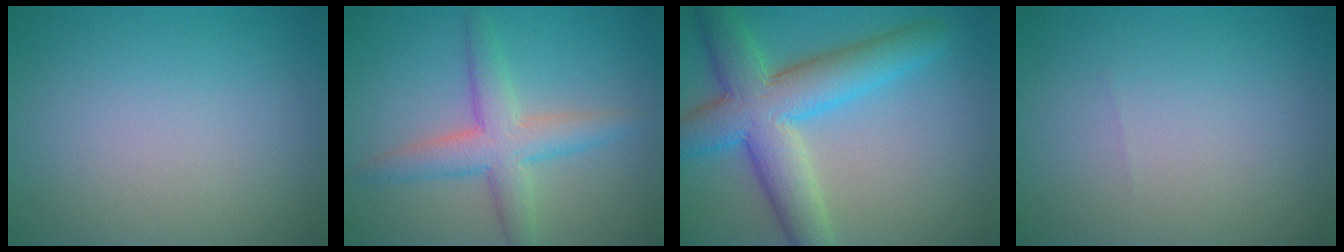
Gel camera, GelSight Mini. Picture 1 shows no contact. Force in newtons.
{"total": 4.1, "press": 4.1, "slide": 0.1}
{"total": 8.6, "press": 8.6, "slide": 0.4}
{"total": 0.0}